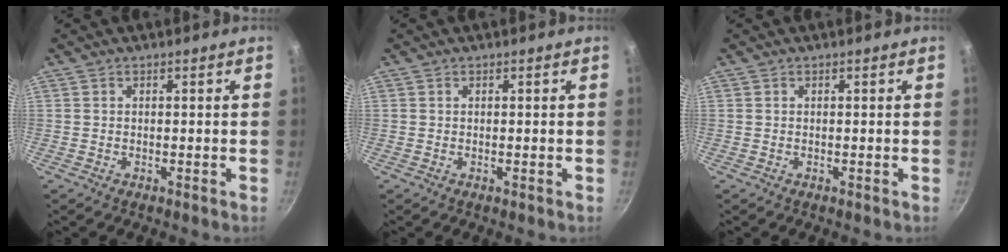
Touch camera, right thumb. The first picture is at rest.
{"total": 0.0}
{"total": 0.0}